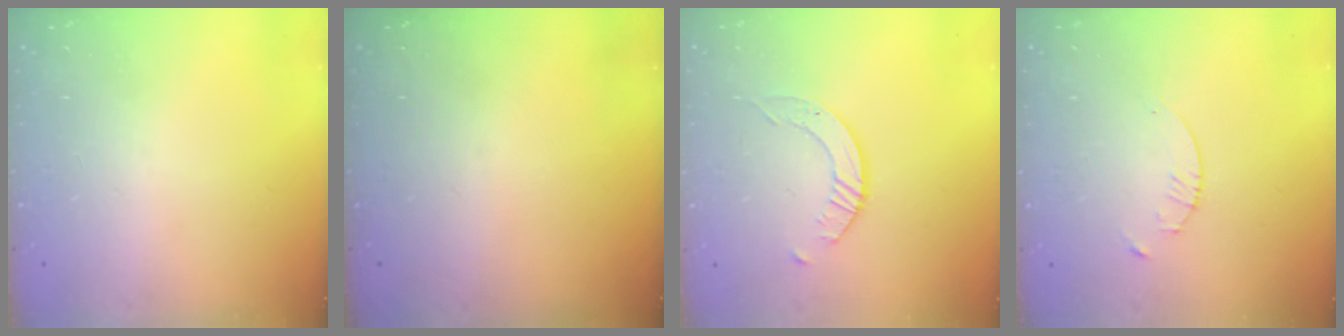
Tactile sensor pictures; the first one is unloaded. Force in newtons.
{"total": 0.0}
{"total": 2.9, "press": 2.9, "slide": 0.3}
{"total": 1.3, "press": 1.3, "slide": 0.2}